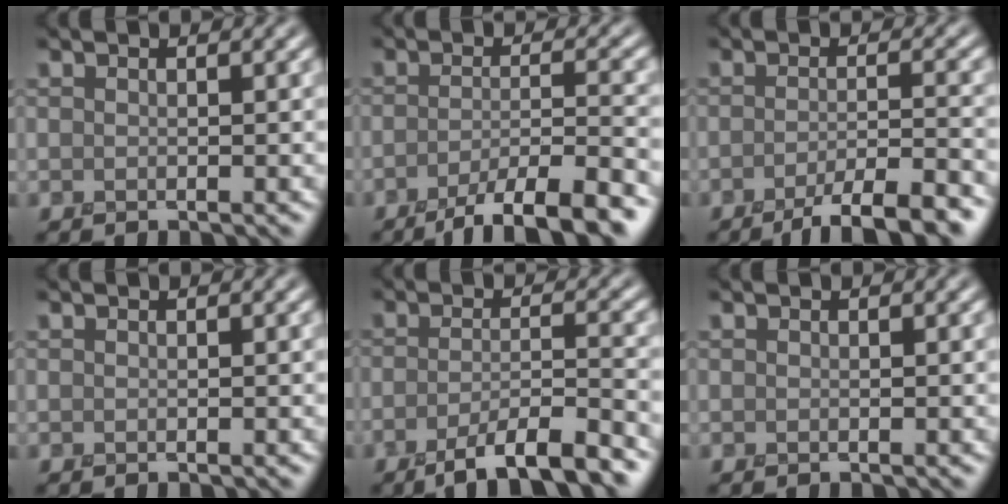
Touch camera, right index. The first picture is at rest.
{"total": 7.6, "force": [-4.9, 1.6, 5.6], "torque": [-0.080, 0.001, -0.081]}
{"total": 6.3, "force": [-4.0, 1.4, 4.7], "torque": [-0.062, 0.002, -0.065]}
{"total": 0.0}
{"total": 6.7, "force": [-4.4, 1.4, 4.9], "torque": [-0.073, 0.001, -0.079]}
{"total": 0.0}